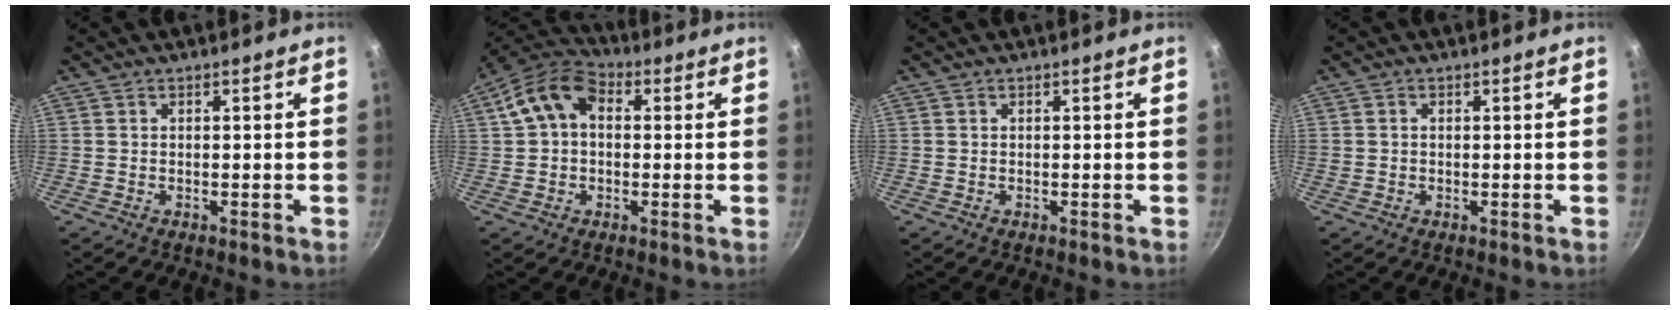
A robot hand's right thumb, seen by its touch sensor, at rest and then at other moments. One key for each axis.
{"total": 10.5, "fx": 1.9, "fy": 7.4, "fz": 7.2, "tx": -0.116, "ty": 0.029, "tz": 0.016}
{"total": 0.0}
{"total": 0.7, "fx": 0.1, "fy": 0.6, "fz": 0.3, "tx": -0.006, "ty": 0.005, "tz": 0.002}